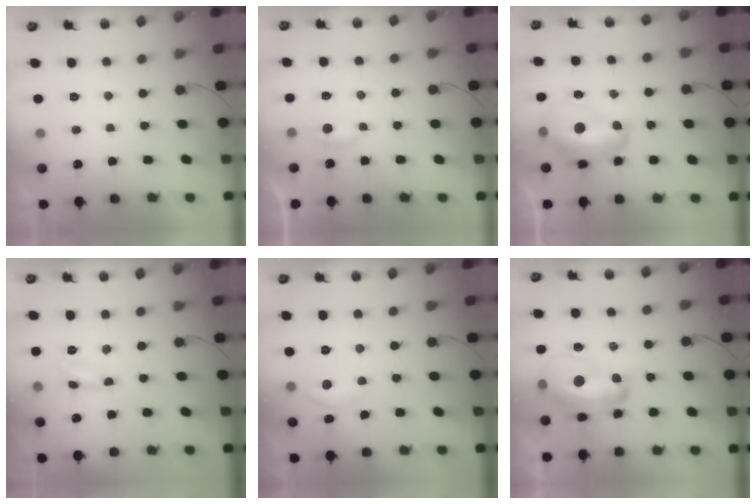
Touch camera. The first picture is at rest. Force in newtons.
{"total": 2.8, "press": 2.8, "slide": 0.3}
{"total": 12.9, "press": 12.8, "slide": 1.6}
{"total": 2.0, "press": 2.0, "slide": 0.2}
{"total": 5.6, "press": 5.6, "slide": 0.4}
{"total": 16.4, "press": 16.3, "slide": 1.9}